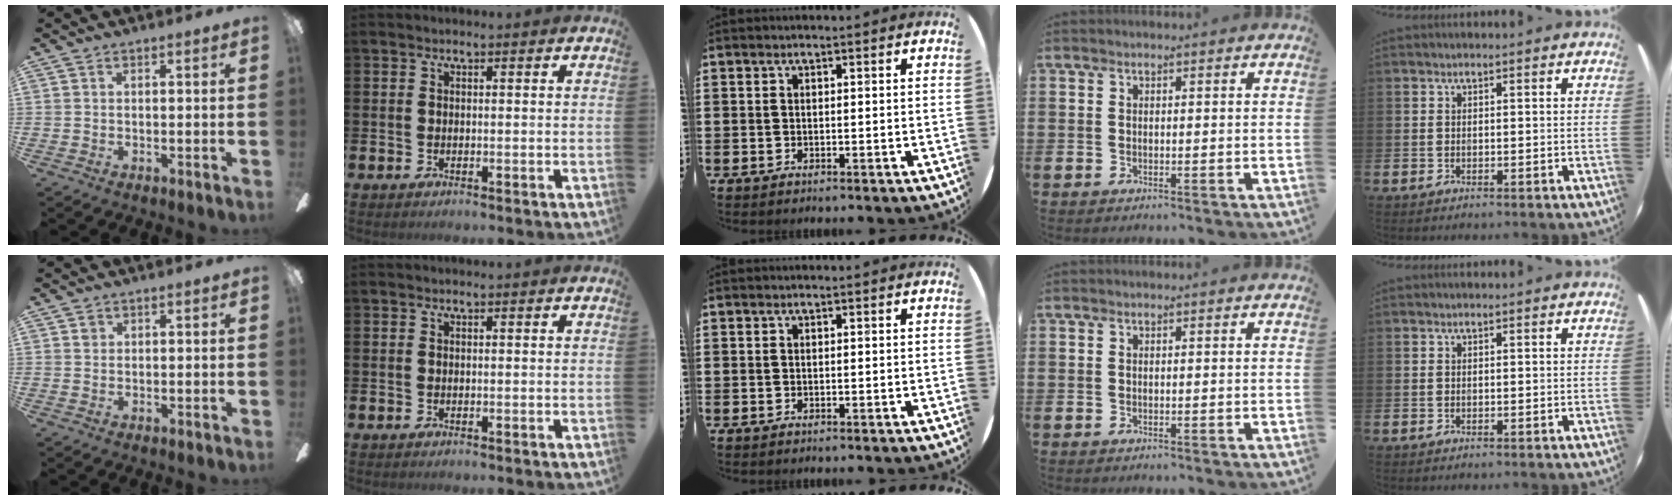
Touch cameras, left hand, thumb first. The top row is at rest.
{"thumb": {"total": 1.1, "force": [0.5, 0.9, 0.3], "torque": [0.002, -0.002, 0.009]}}